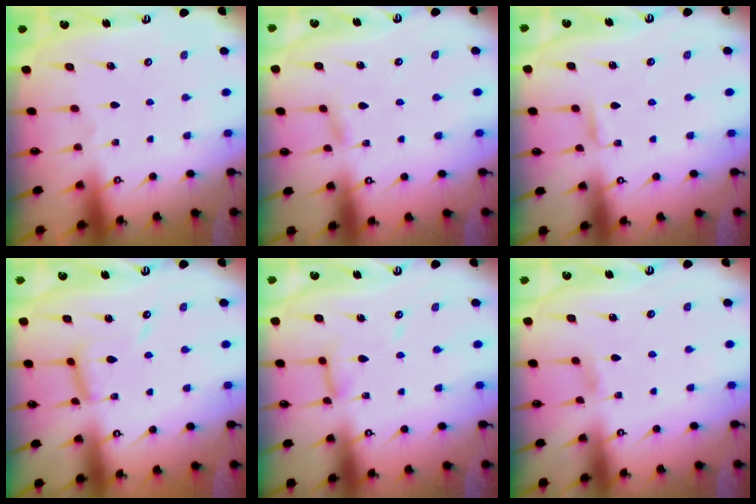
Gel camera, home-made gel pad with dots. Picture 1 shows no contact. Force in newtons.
{"total": 1.8, "press": 1.7, "slide": 0.2}
{"total": 2.5, "press": 2.5, "slide": 0.3}
{"total": 10.1, "press": 10.1, "slide": 0.7}
{"total": 7.5, "press": 7.5, "slide": 0.6}
{"total": 2.6, "press": 2.6, "slide": 0.3}